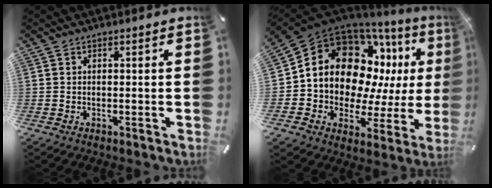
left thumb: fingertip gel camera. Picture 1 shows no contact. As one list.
[{"total": 17.2, "force": [6.5, 13.2, 8.9], "torque": [-0.155, -0.066, 0.125]}]